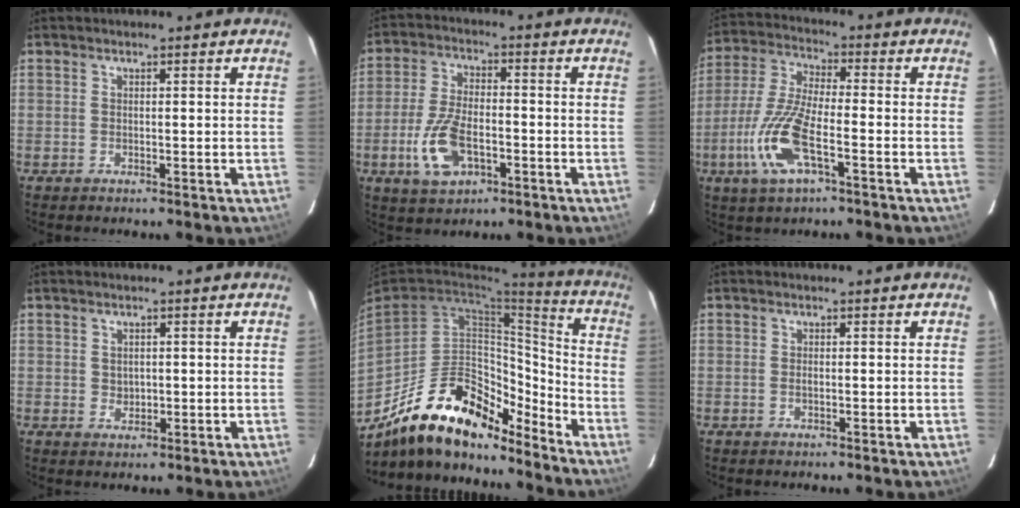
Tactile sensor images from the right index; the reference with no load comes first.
{"total": 10.6, "force": [-4.0, 5.4, 8.2], "torque": [-0.181, -0.004, -0.069]}
{"total": 13.2, "force": [-5.2, 4.0, 11.5], "torque": [-0.256, -0.008, -0.105]}
{"total": 1.9, "force": [0.3, 1.7, 0.8], "torque": [-0.010, 0.003, 0.009]}
{"total": 23.3, "force": [-17.7, 8.9, 12.4], "torque": [-0.224, 0.018, -0.282]}
{"total": 0.5, "force": [-0.1, 0.2, 0.5], "torque": [-0.008, 0.001, -0.001]}